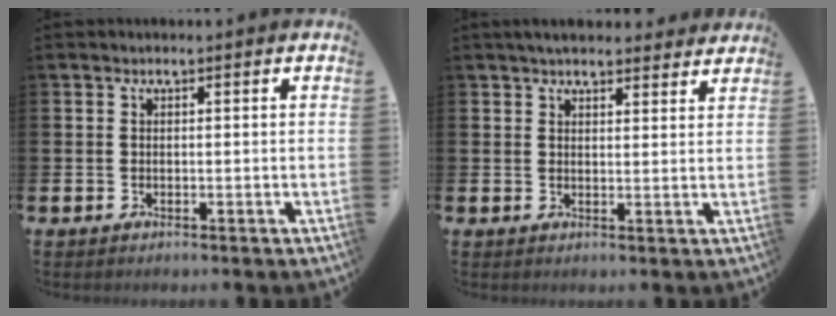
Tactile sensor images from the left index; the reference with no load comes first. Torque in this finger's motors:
{"motor_torque": [1.20, -0.94, 0.72, 0.14]}